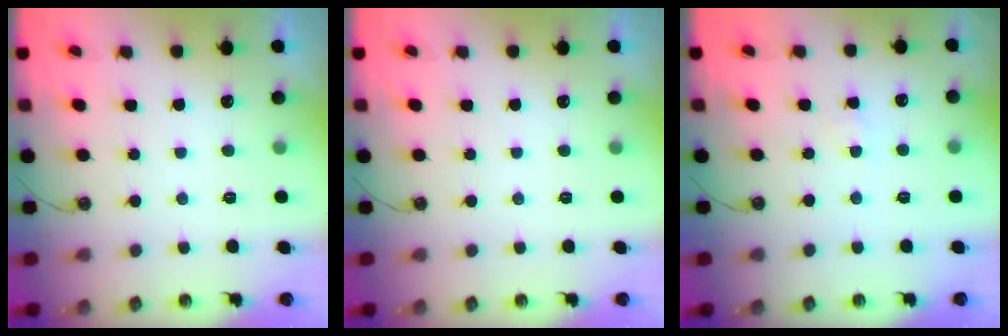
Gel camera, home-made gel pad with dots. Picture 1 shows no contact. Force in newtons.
{"total": 0.0}
{"total": 2.3, "press": 2.3, "slide": 0.4}